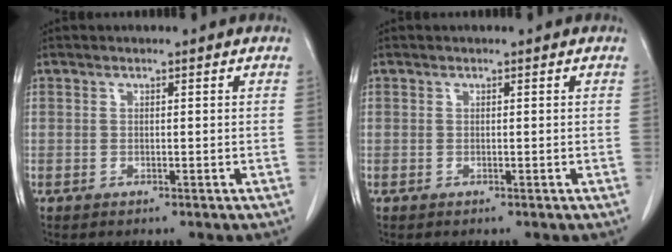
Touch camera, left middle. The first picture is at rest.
{"total": 0.0}